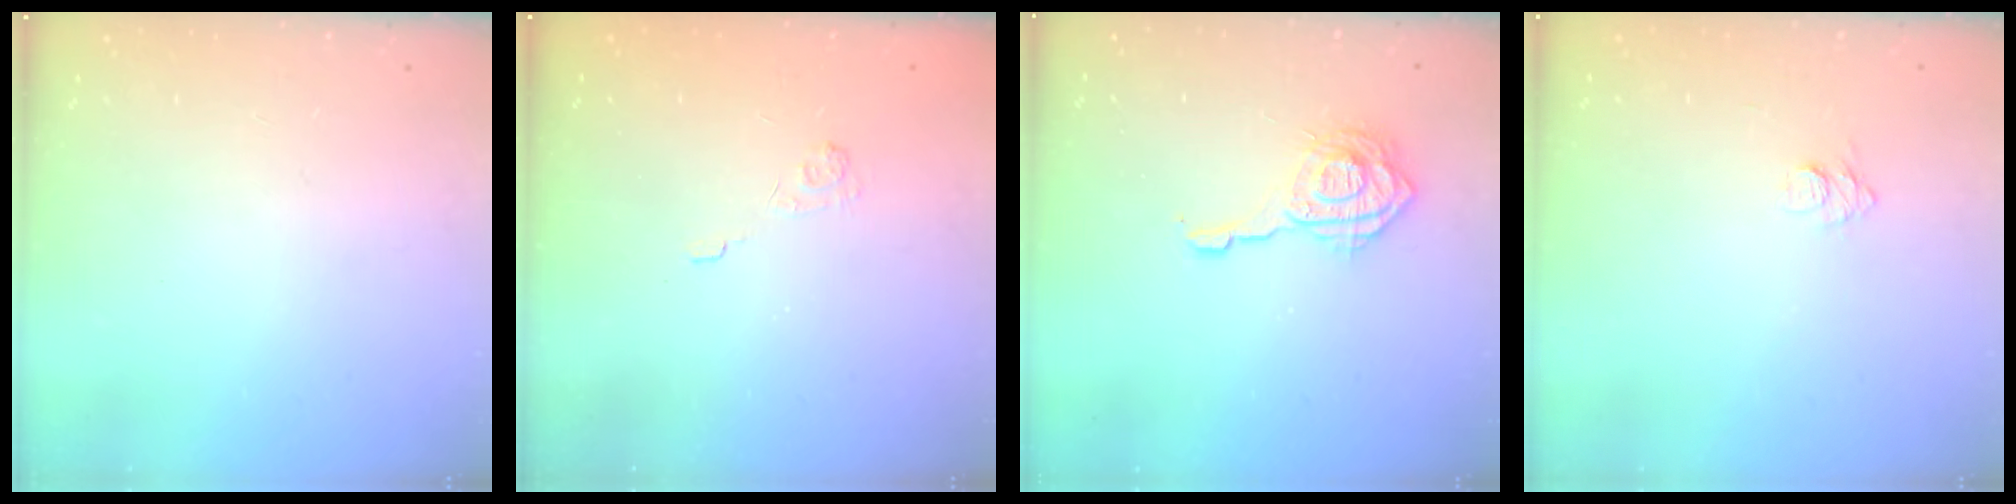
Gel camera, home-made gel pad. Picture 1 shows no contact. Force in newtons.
{"total": 2.1, "press": 1.5, "slide": 1.4}
{"total": 12.4, "press": 12.4, "slide": 1.3}
{"total": 6.4, "press": 6.4, "slide": 0.7}